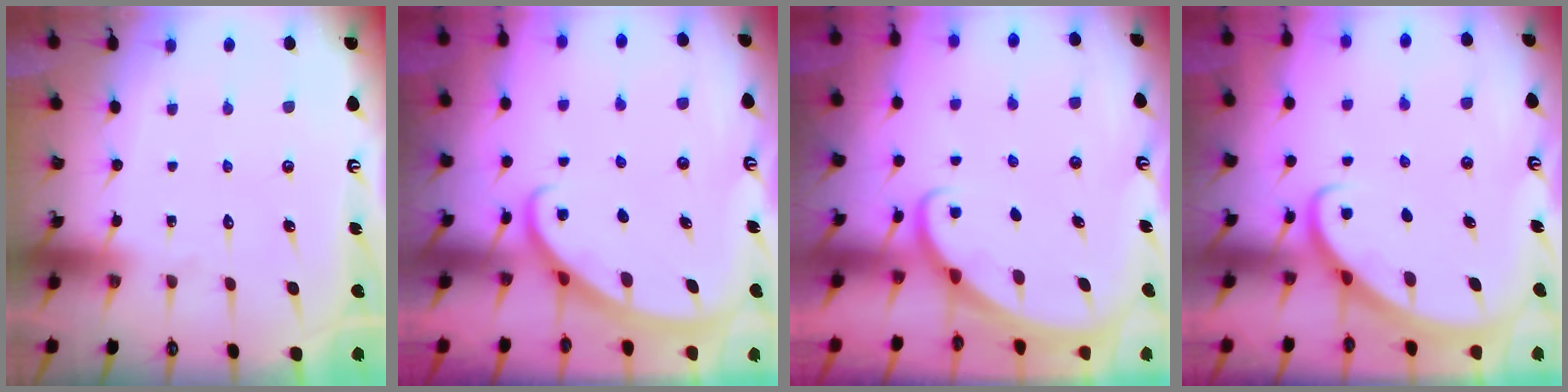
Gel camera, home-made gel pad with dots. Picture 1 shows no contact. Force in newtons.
{"total": 2.5, "press": 2.5, "slide": 0.2}
{"total": 1.6, "press": 1.6, "slide": 0.1}
{"total": 3.0, "press": 3.0, "slide": 0.2}